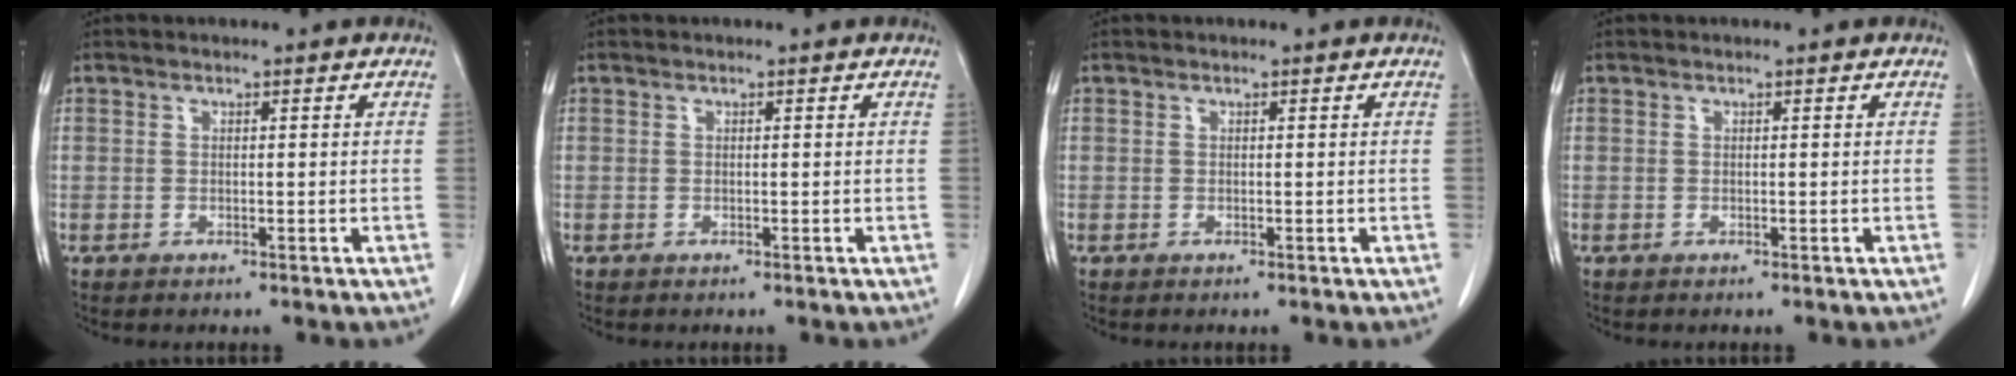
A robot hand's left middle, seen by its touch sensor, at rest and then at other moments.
{"total": 0.0}
{"total": 0.0}
{"total": 0.0}